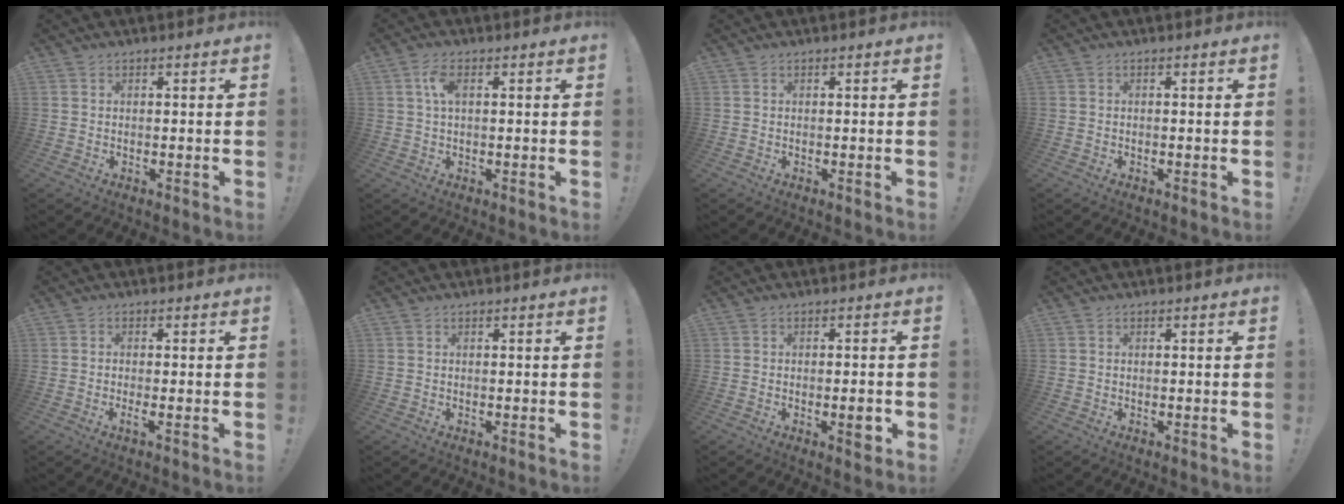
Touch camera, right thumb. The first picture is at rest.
{"total": 4.6, "force": [1.3, 2.1, 3.9], "torque": [-0.071, 0.004, 0.020]}
{"total": 0.0}
{"total": 0.0}
{"total": 2.0, "force": [-0.7, -0.3, 1.9], "torque": [-0.030, -0.007, -0.013]}
{"total": 0.0}
{"total": 3.3, "force": [-1.1, 0.8, 3.0], "torque": [-0.034, -0.002, -0.019]}
{"total": 0.0}